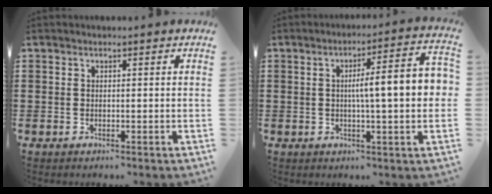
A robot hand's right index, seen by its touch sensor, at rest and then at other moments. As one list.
[{"total": 8.6, "force": [0.4, 1.2, 8.5], "torque": [-0.136, -0.003, -0.003]}]